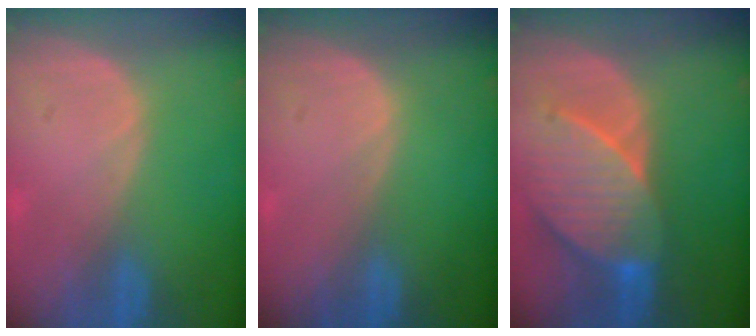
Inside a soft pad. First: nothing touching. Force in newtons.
{"total": 0.0}
{"total": 9.2, "press": 8.8, "slide": 2.6}